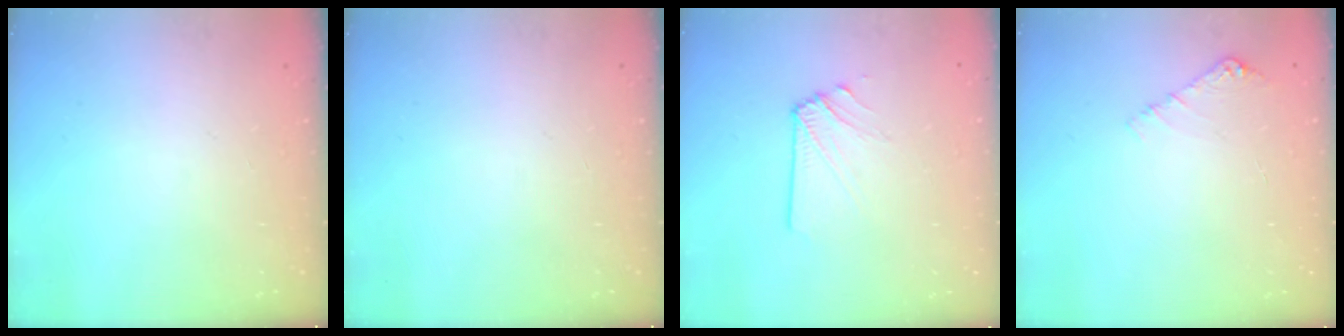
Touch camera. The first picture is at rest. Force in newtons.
{"total": 0.0}
{"total": 2.9, "press": 2.8, "slide": 0.5}
{"total": 4.3, "press": 4.3, "slide": 0.5}